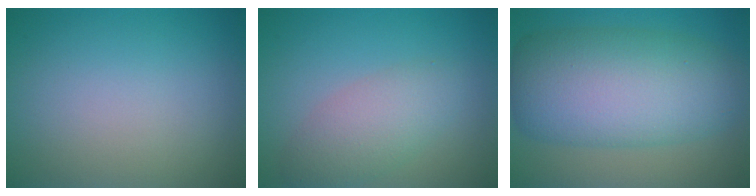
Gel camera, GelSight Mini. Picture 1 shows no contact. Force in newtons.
{"total": 3.8, "press": 3.8, "slide": 0.0}
{"total": 10.8, "press": 10.8, "slide": 0.2}